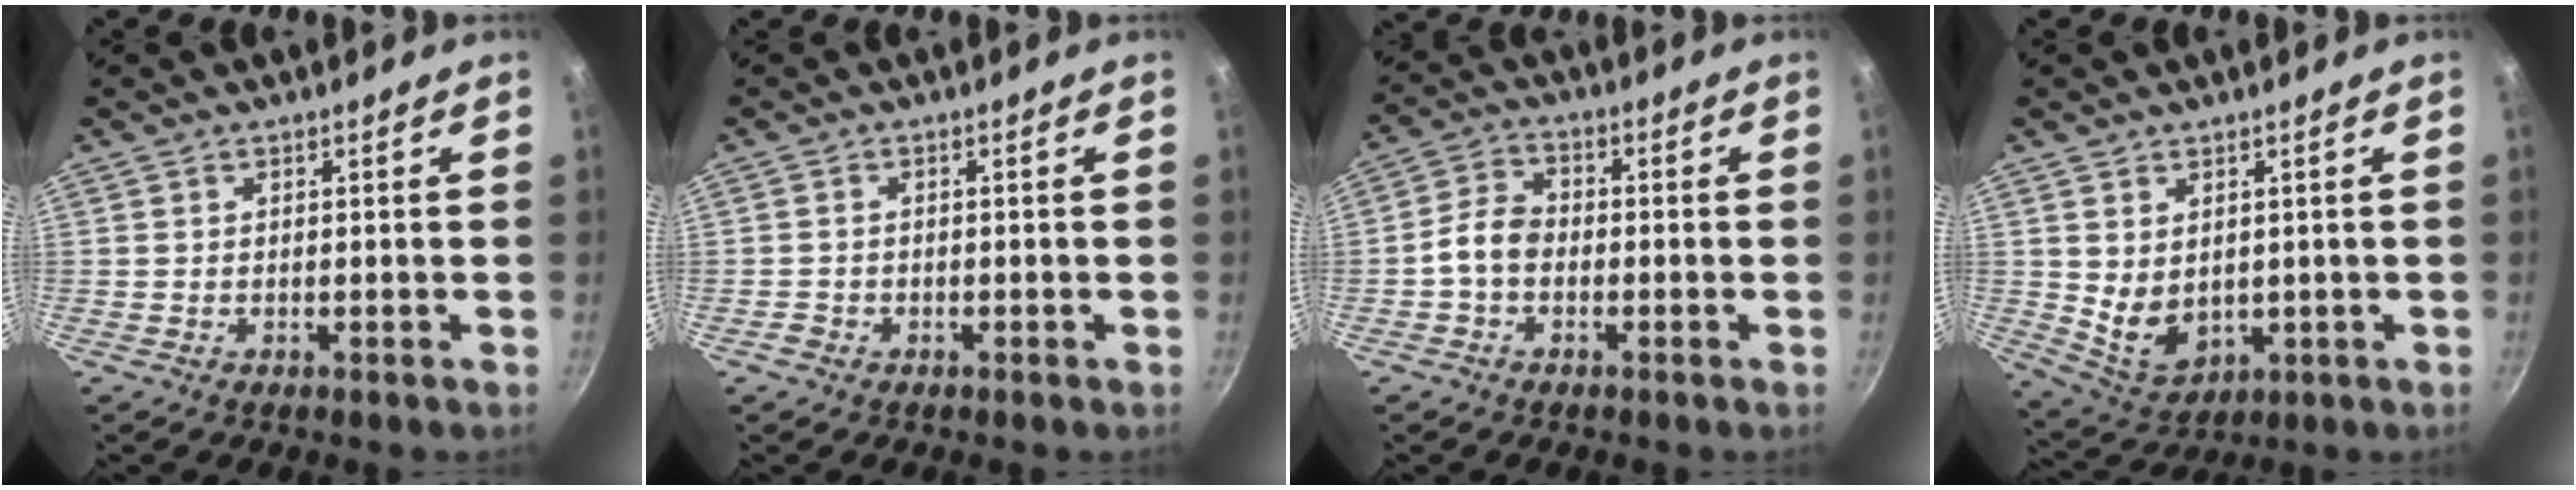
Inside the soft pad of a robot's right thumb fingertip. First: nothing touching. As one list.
[{"total": 1.5, "force": [-1.0, 1.1, 0.3], "torque": [-0.009, 0.011, -0.016]}, {"total": 5.3, "force": [-1.4, 3.9, 3.4], "torque": [-0.052, 0.029, -0.040]}, {"total": 7.5, "force": [1.0, 5.4, 5.0], "torque": [-0.074, -0.020, 0.043]}]